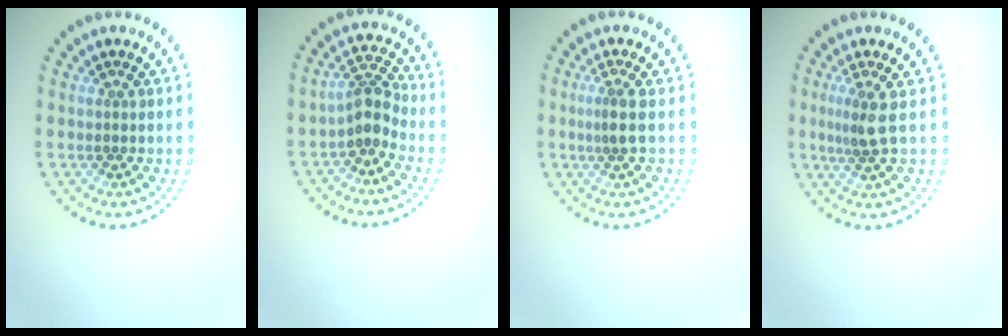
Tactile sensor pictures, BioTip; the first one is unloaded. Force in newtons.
{"total": 2.6, "press": 2.0, "slide": 1.7}
{"total": 1.9, "press": 1.3, "slide": 1.3}
{"total": 2.4, "press": 1.7, "slide": 1.6}